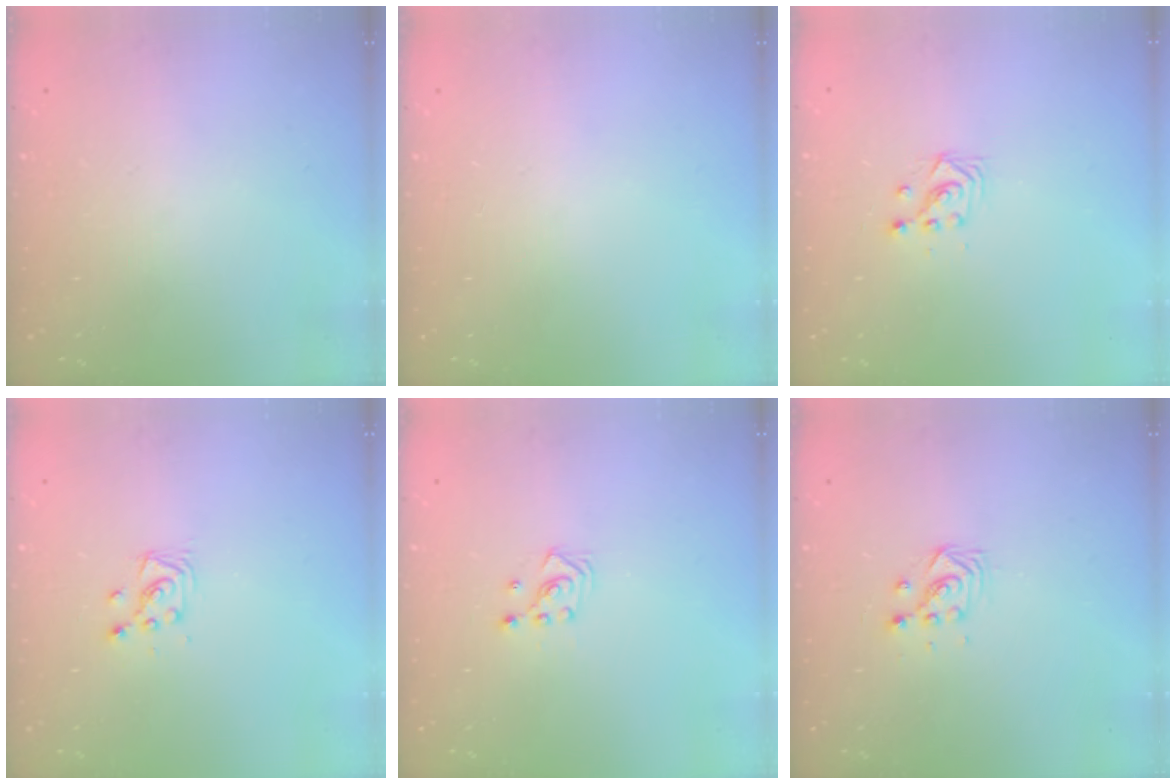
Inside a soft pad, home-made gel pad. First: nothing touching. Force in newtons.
{"total": 0.0}
{"total": 2.9, "press": 2.9, "slide": 0.2}
{"total": 4.3, "press": 4.2, "slide": 0.5}
{"total": 3.2, "press": 3.2, "slide": 0.4}
{"total": 3.6, "press": 3.6, "slide": 0.4}